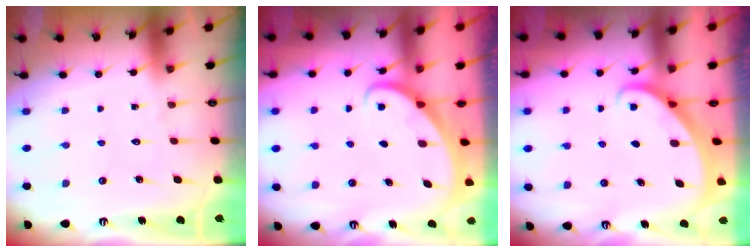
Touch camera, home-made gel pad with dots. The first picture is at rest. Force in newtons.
{"total": 2.3, "press": 2.3, "slide": 0.1}
{"total": 1.8, "press": 1.8, "slide": 0.1}